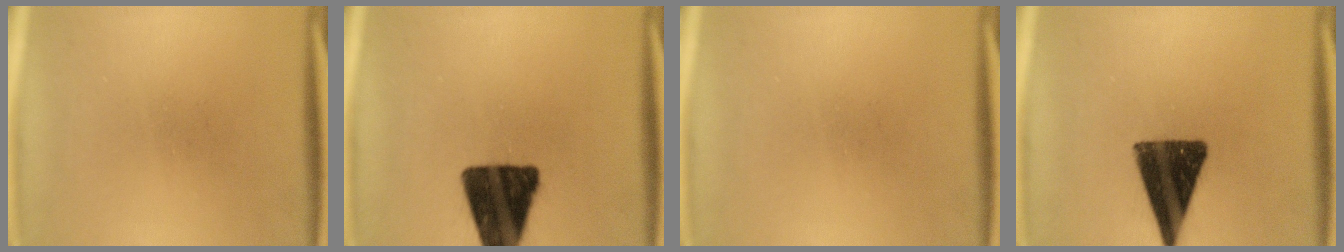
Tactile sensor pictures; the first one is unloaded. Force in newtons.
{"total": 16.7}
{"total": 0.0}
{"total": 14.1}